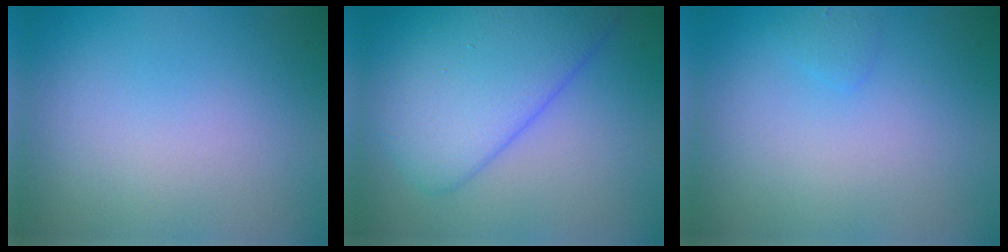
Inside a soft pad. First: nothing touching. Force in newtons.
{"total": 8.9, "press": 8.9, "slide": 0.1}
{"total": 0.7, "press": 0.7, "slide": 0.0}